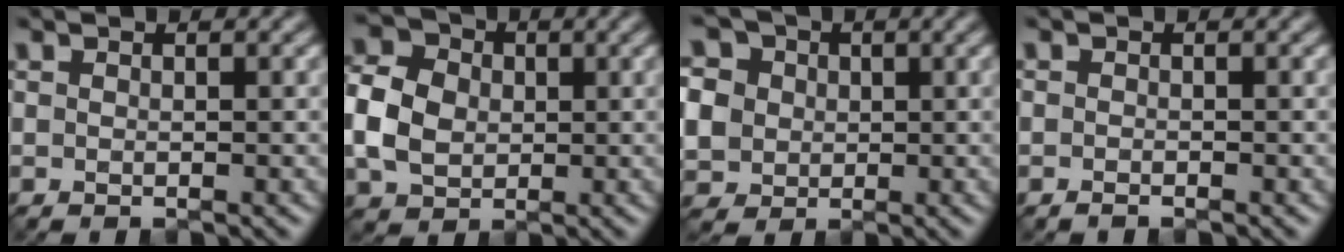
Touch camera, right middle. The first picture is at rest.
{"total": 6.2, "force": [0.0, 5.1, 3.5], "torque": [-0.084, 0.008, -0.009]}
{"total": 10.2, "force": [1.9, 9.0, 4.3], "torque": [-0.113, 0.019, 0.020]}
{"total": 0.6, "force": [-0.5, 0.3, 0.2], "torque": [-0.001, -0.001, -0.009]}